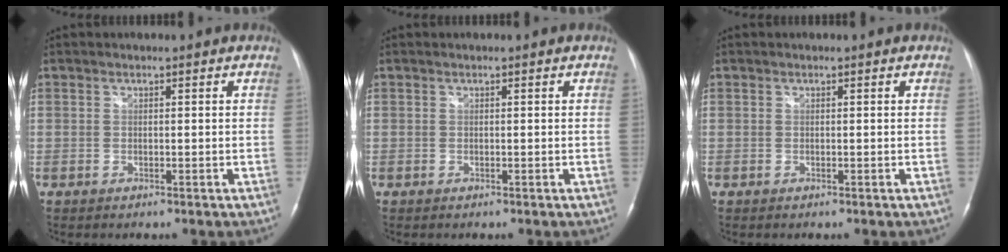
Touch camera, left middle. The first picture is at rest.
{"total": 0.0}
{"total": 0.0}